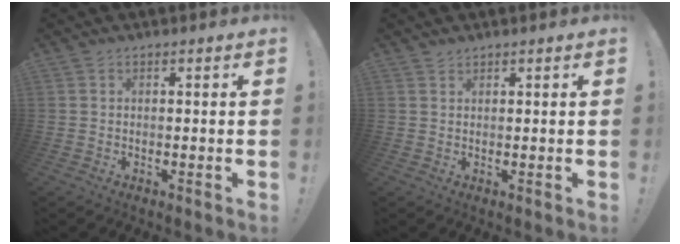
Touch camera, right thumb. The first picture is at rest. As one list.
[{"total": 1.1, "force": [1.0, 0.4, 0.3], "torque": [0.000, -0.004, 0.019]}]